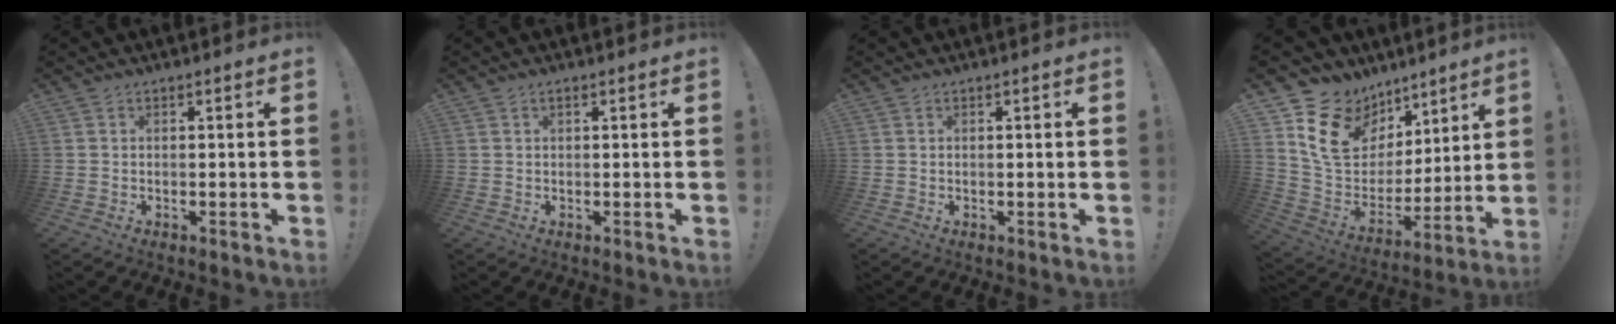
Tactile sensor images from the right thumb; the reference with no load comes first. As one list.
[{"total": 0.6, "force": [0.2, 0.2, 0.5], "torque": [-0.013, 0.002, 0.004]}, {"total": 0.7, "force": [0.1, -0.2, 0.7], "torque": [-0.014, -0.001, 0.002]}, {"total": 17.8, "force": [9.5, 12.9, 7.8], "torque": [-0.126, -0.047, 0.185]}]